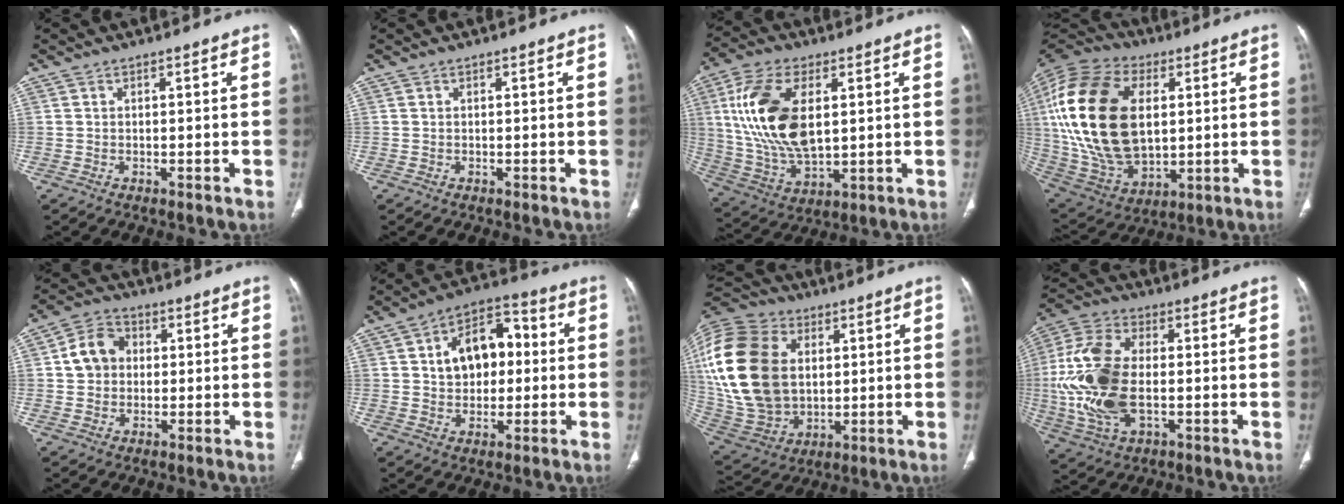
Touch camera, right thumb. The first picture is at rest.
{"total": 0.0}
{"total": 18.3, "force": [3.6, 9.5, 15.2], "torque": [-0.303, -0.011, 0.076]}
{"total": 28.4, "force": [4.3, 17.2, 22.2], "torque": [-0.447, -0.016, 0.082]}
{"total": 7.5, "force": [0.8, 6.4, 3.9], "torque": [-0.054, 0.015, 0.007]}
{"total": 12.9, "force": [1.8, 8.8, 9.3], "torque": [-0.109, 0.025, 0.023]}
{"total": 28.1, "force": [4.6, 19.7, 19.5], "torque": [-0.420, 0.004, 0.097]}
{"total": 17.7, "force": [-1.3, 9.7, 14.7], "torque": [-0.326, 0.004, -0.022]}